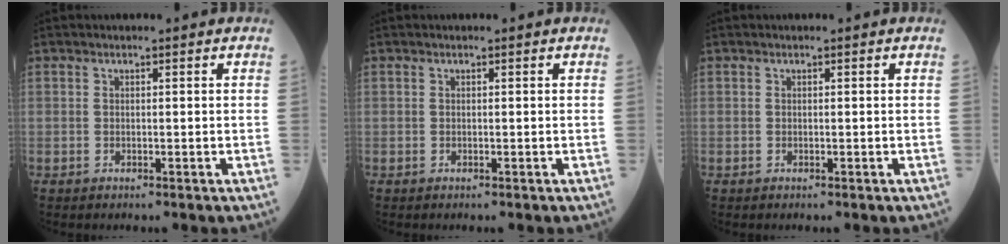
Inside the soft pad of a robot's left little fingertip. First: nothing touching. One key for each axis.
{"total": 0.0}
{"total": 0.0}